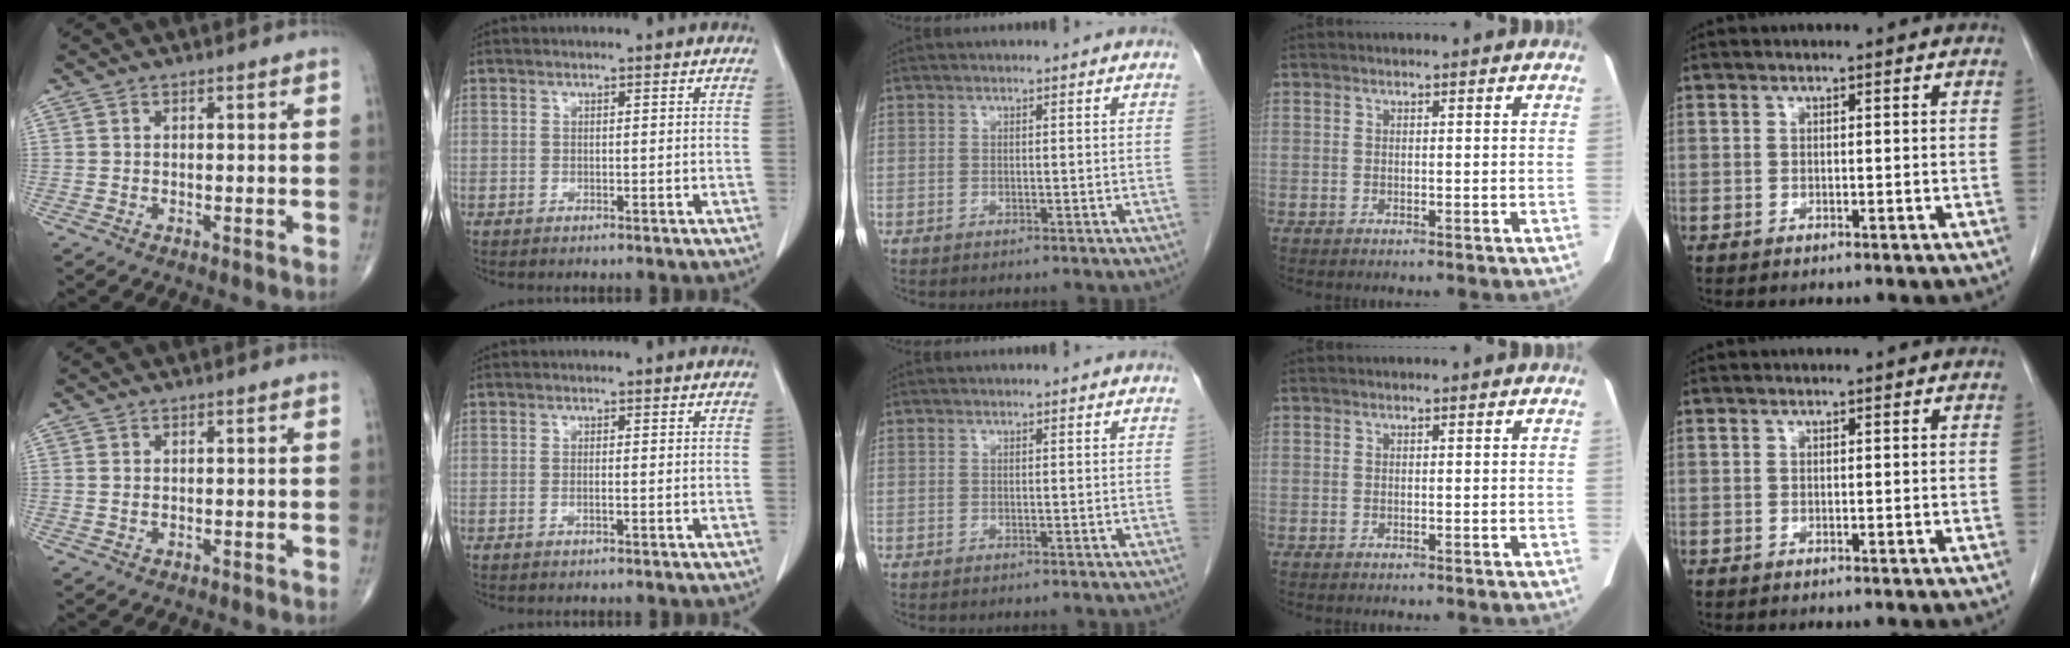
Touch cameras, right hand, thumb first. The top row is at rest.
{"thumb": {"total": 0.8, "force": [0.1, 0.5, 0.5], "torque": [-0.014, 0.001, 0.005]}, "index": {"total": 0.7, "force": [-0.2, 0.0, 0.7], "torque": [-0.015, 0.000, -0.003]}}